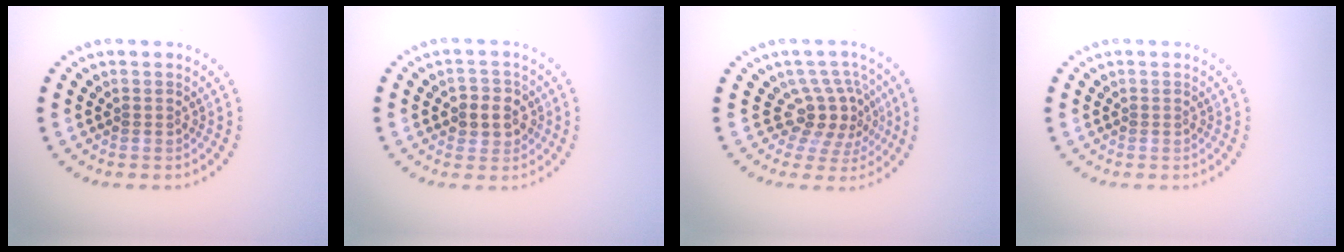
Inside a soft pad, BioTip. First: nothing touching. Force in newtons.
{"total": 2.8, "press": 2.7, "slide": 0.8}
{"total": 3.5, "press": 2.7, "slide": 2.3}
{"total": 0.0}